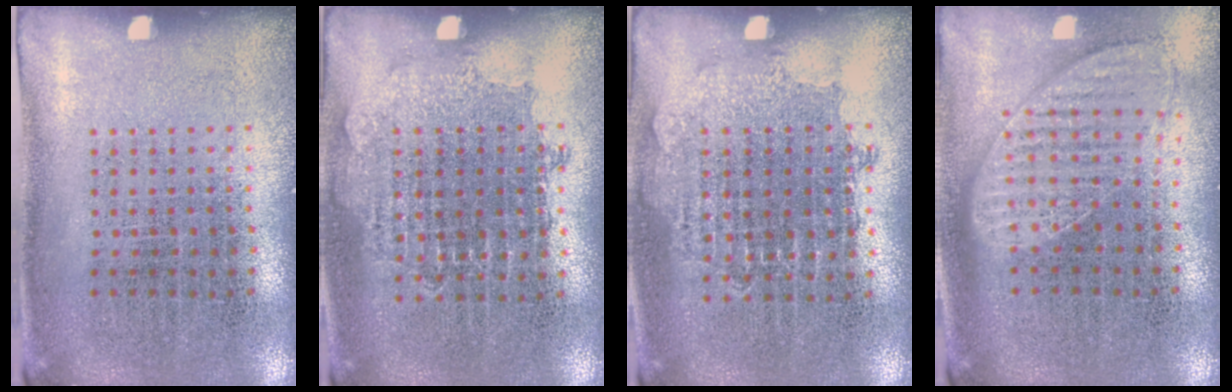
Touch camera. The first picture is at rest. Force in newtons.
{"total": 0.8, "press": 0.8, "slide": 0.3}
{"total": 0.8, "press": 0.8, "slide": 0.3}
{"total": 1.1, "press": 1.1, "slide": 0.2}